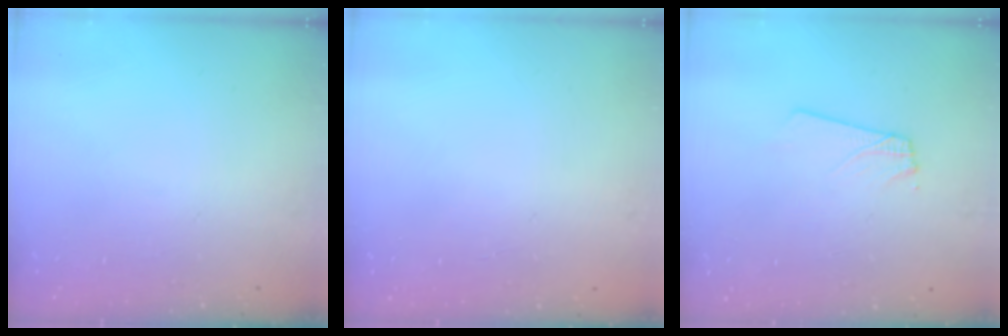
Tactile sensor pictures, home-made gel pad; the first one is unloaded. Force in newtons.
{"total": 0.0}
{"total": 2.4, "press": 2.4, "slide": 0.3}